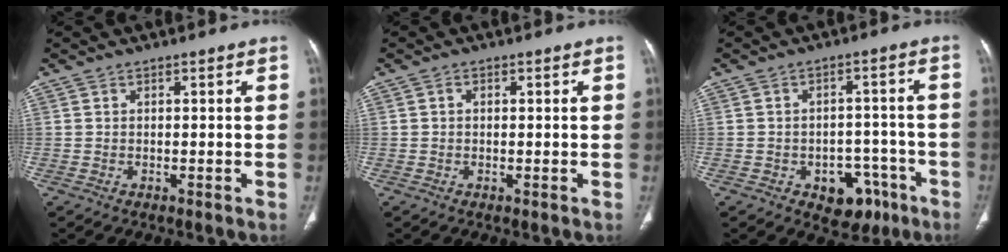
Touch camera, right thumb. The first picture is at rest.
{"total": 0.8, "force": [0.1, 0.6, 0.5], "torque": [-0.005, 0.001, 0.000]}
{"total": 8.6, "force": [-4.3, 6.0, 4.3], "torque": [-0.023, 0.038, -0.050]}